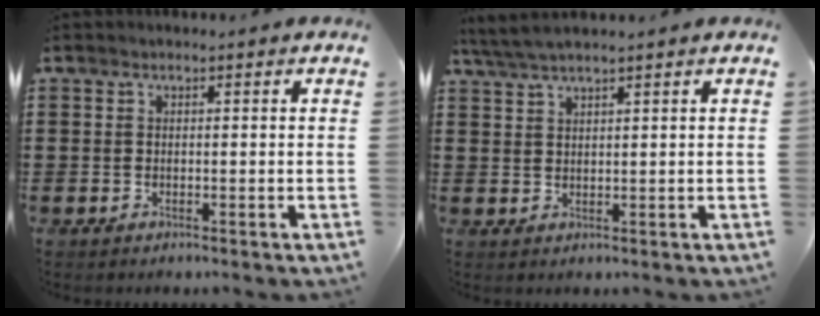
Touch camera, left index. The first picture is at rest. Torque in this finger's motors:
{"motor_torque": [2.14, 0.00, 0.10, 0.03]}